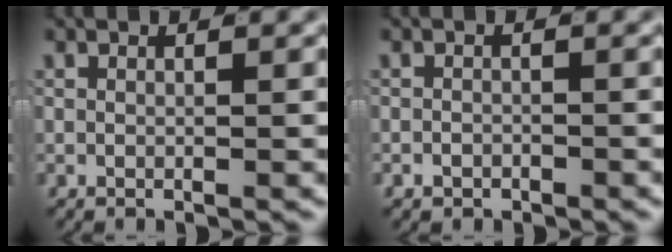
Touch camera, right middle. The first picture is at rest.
{"total": 0.9, "force": [-0.8, 0.6, 0.1], "torque": [-0.001, -0.004, -0.010]}